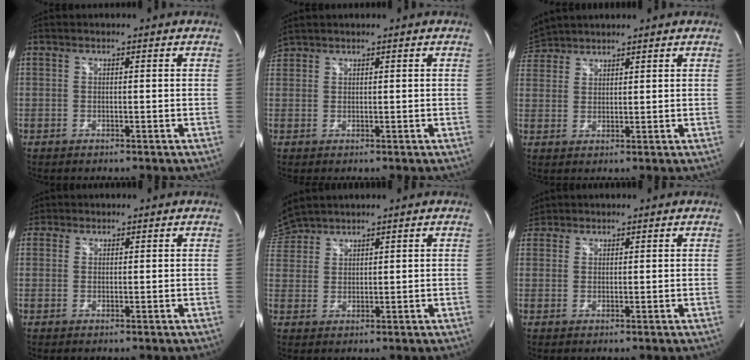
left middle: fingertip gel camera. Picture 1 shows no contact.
{"total": 1.9, "force": [1.8, -0.2, 0.5], "torque": [-0.025, 0.027, 0.046]}
{"total": 5.0, "force": [4.9, 1.1, 0.4], "torque": [-0.017, 0.030, 0.097]}
{"total": 3.4, "force": [2.4, 2.4, 0.1], "torque": [0.000, 0.015, 0.043]}
{"total": 5.6, "force": [5.5, 0.4, 0.7], "torque": [-0.034, 0.023, 0.121]}
{"total": 3.4, "force": [3.0, 1.7, -0.1], "torque": [0.001, 0.016, 0.057]}